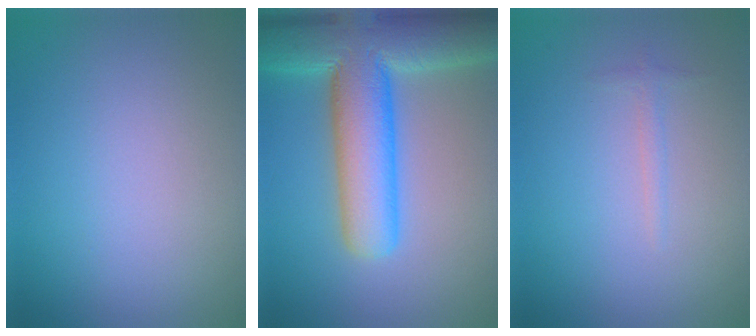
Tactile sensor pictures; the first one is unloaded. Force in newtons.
{"total": 11.5, "press": 11.4, "slide": 0.7}
{"total": 0.7, "press": 0.7, "slide": 0.0}